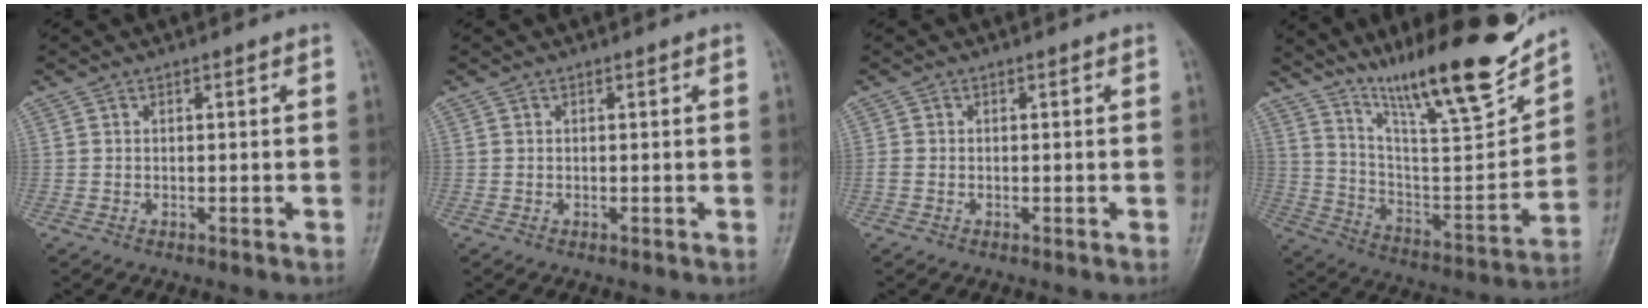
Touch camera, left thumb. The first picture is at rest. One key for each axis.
{"total": 0.0}
{"total": 1.0, "fx": -0.4, "fy": 0.7, "fz": 0.7, "tx": -0.019, "ty": -0.002, "tz": -0.012}
{"total": 23.0, "fx": 17.2, "fy": 4.1, "fz": 14.7, "tx": -0.208, "ty": -0.088, "tz": 0.293}